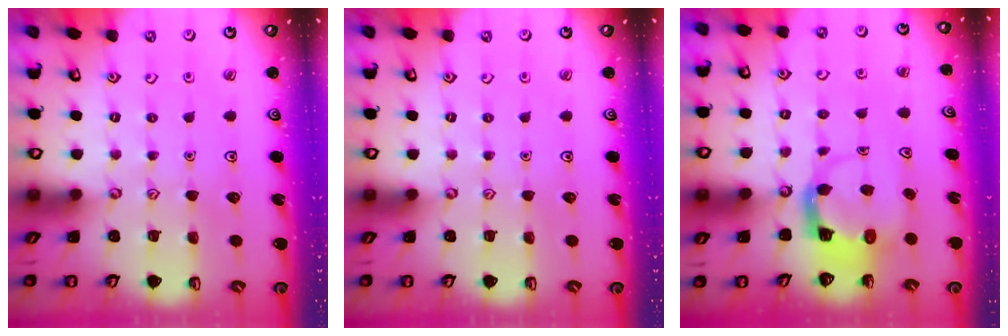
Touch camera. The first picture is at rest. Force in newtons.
{"total": 0.0}
{"total": 4.4, "press": 4.4, "slide": 0.3}